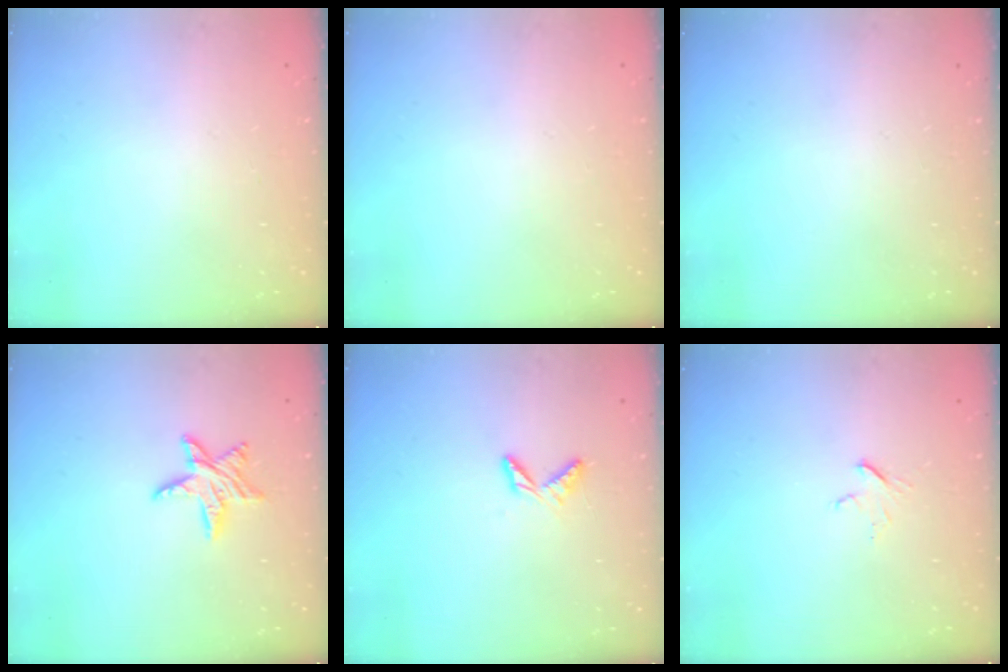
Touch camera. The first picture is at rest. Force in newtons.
{"total": 0.0}
{"total": 0.0}
{"total": 7.9, "press": 7.9, "slide": 0.4}
{"total": 4.7, "press": 4.7, "slide": 0.4}
{"total": 3.1, "press": 3.1, "slide": 0.3}